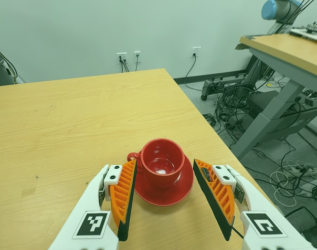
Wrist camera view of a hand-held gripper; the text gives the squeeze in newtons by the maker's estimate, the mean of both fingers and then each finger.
{"total": 0.5, "left": 0.3, "right": 0.8}